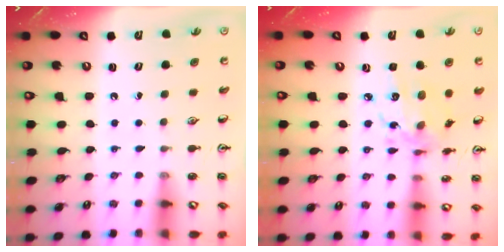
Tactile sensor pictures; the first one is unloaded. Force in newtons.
{"total": 12.1, "press": 12.1, "slide": 0.8}